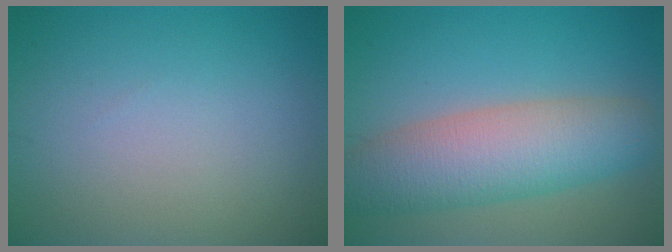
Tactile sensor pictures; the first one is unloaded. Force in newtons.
{"total": 7.6, "press": 7.6, "slide": 0.5}